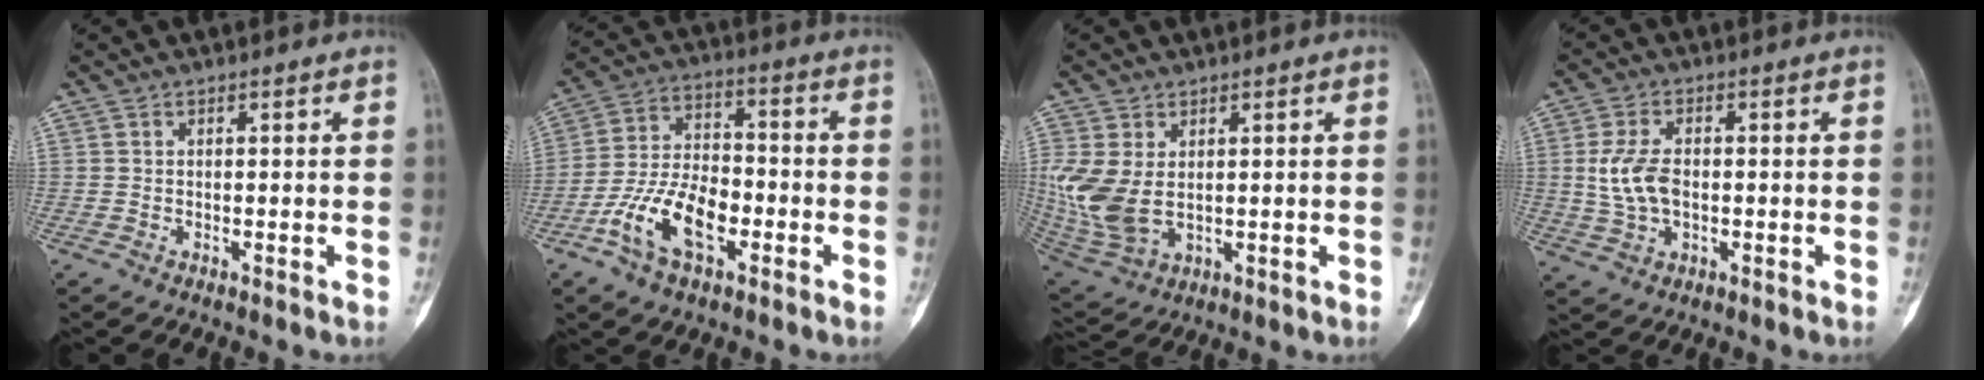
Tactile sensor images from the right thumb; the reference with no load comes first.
{"total": 12.8, "force": [-5.1, 6.8, 9.6], "torque": [-0.176, 0.034, -0.095]}
{"total": 11.8, "force": [1.2, 7.5, 9.0], "torque": [-0.208, -0.008, 0.043]}
{"total": 7.3, "force": [-0.2, 4.3, 5.9], "torque": [-0.122, 0.004, -0.003]}